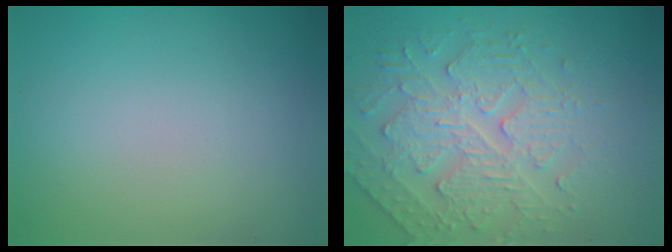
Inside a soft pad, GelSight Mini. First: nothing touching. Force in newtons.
{"total": 4.8, "press": 3.8, "slide": 2.8}